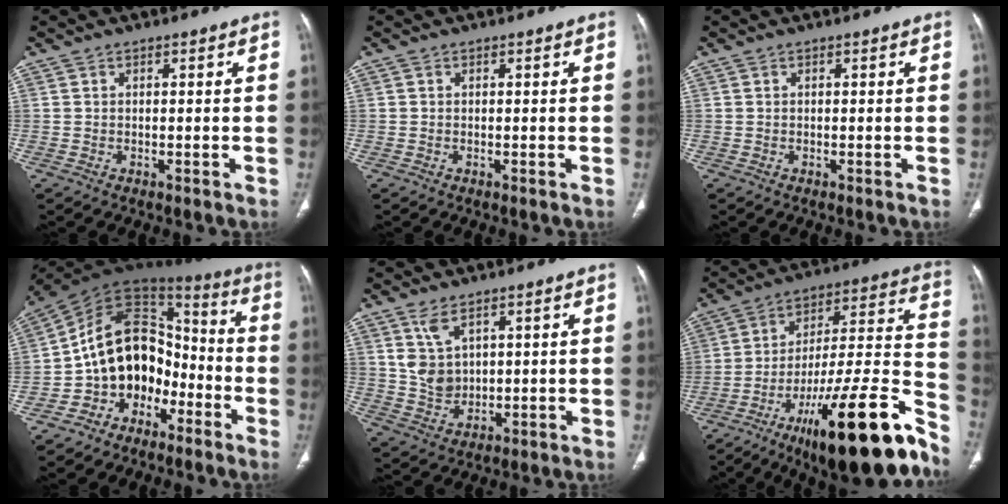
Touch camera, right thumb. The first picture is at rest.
{"total": 0.0}
{"total": 0.0}
{"total": 15.9, "force": [-6.2, 11.8, 8.7], "torque": [-0.094, 0.098, -0.110]}
{"total": 5.9, "force": [2.9, 3.7, 3.6], "torque": [-0.063, -0.018, 0.071]}
{"total": 29.9, "force": [-18.0, 6.7, 23.0], "torque": [-0.274, 0.088, -0.276]}